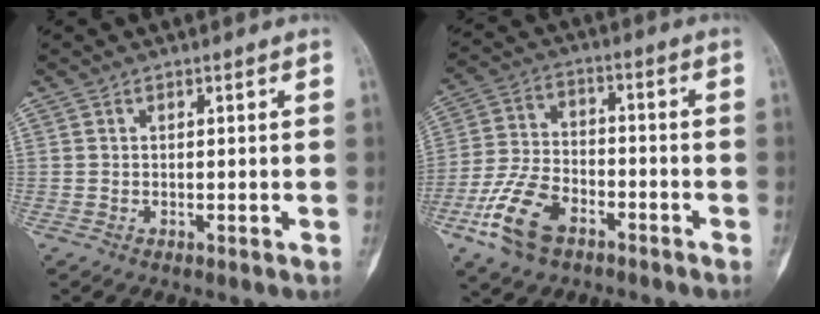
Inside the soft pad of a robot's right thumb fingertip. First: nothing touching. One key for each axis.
{"total": 12.4, "fx": -6.5, "fy": 7.1, "fz": 7.8, "tx": -0.153, "ty": 0.029, "tz": -0.125}